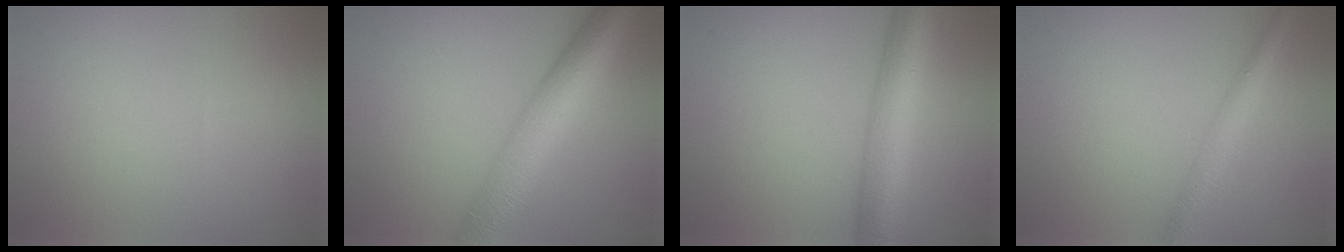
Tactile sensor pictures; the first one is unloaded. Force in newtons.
{"total": 8.2, "press": 8.2, "slide": 0.2}
{"total": 6.4, "press": 6.4, "slide": 0.1}
{"total": 2.6, "press": 2.6, "slide": 0.1}